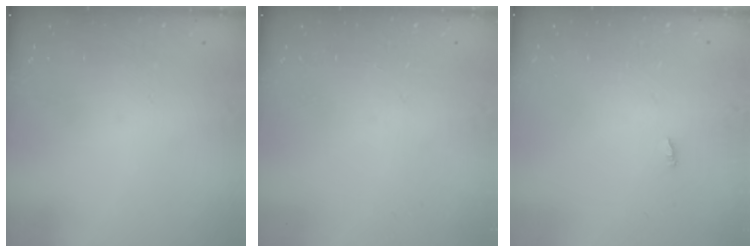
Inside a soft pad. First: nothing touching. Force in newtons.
{"total": 0.0}
{"total": 1.8, "press": 1.8, "slide": 0.2}